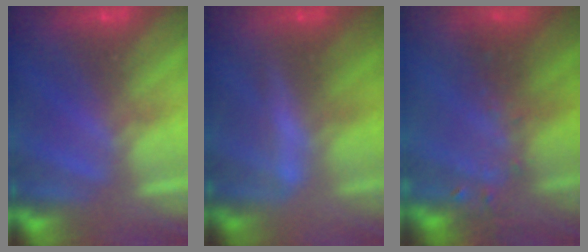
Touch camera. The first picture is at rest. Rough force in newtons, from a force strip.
{"total": 2.1}
{"total": 7.3}